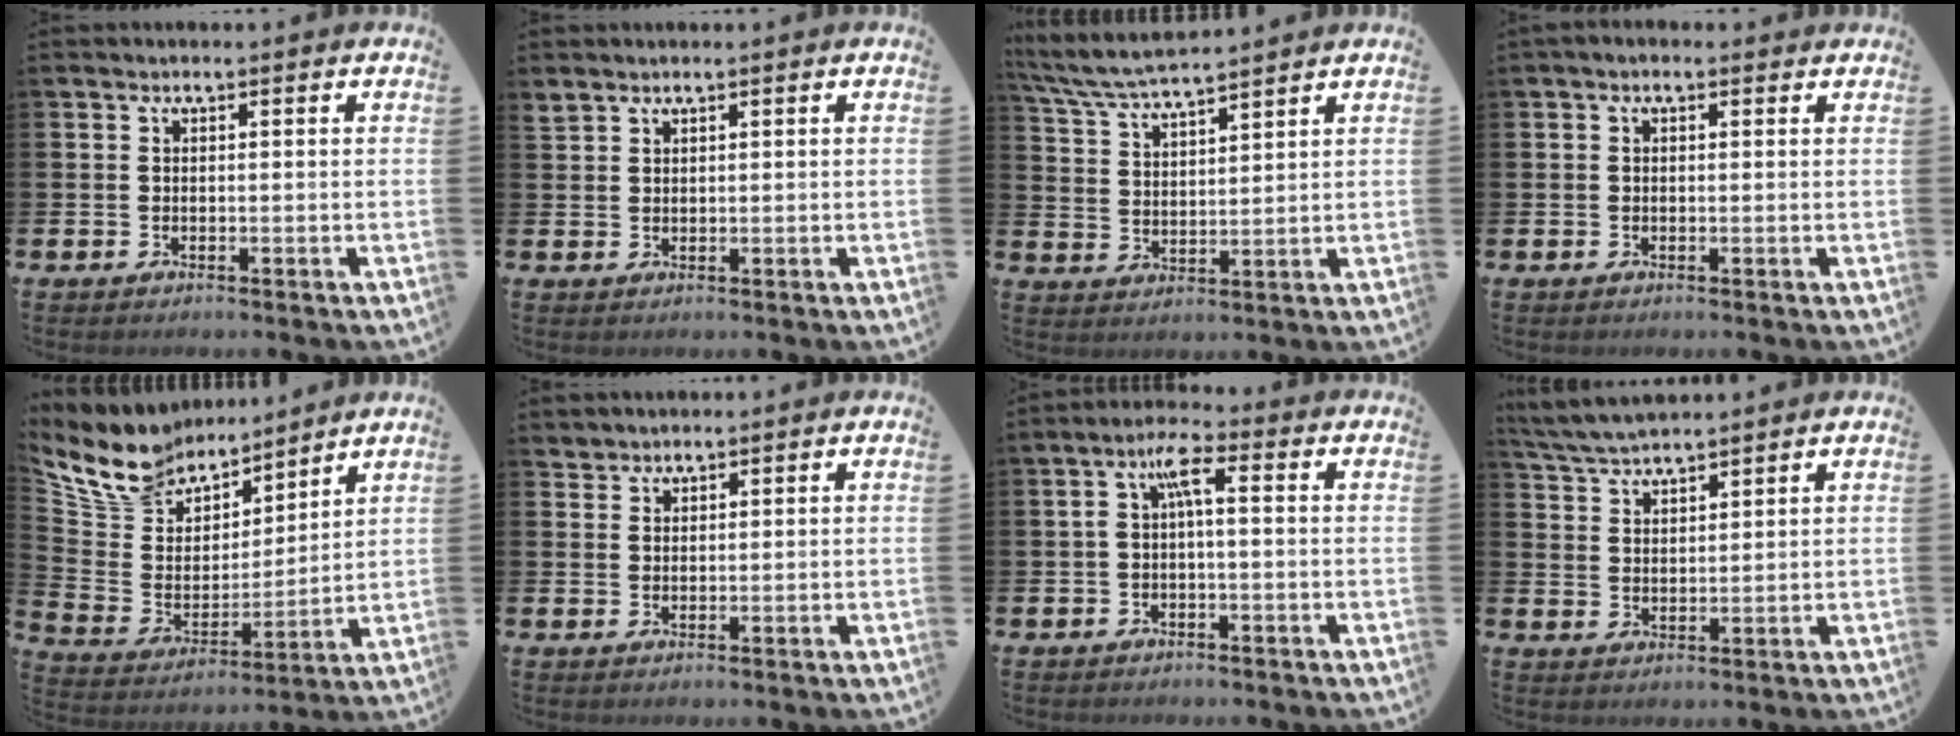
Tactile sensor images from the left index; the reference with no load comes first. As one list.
[{"total": 1.5, "force": [1.4, 0.4, 0.1], "torque": [0.005, -0.002, 0.025]}, {"total": 6.1, "force": [5.8, 0.3, 1.8], "torque": [-0.052, -0.029, 0.103]}, {"total": 0.7, "force": [0.0, 0.5, 0.5], "torque": [0.000, 0.003, -0.003]}, {"total": 10.1, "force": [9.2, 4.0, 0.7], "torque": [-0.073, -0.071, 0.170]}, {"total": 2.1, "force": [2.0, 0.4, -0.5], "torque": [0.012, -0.008, 0.037]}, {"total": 4.8, "force": [0.5, 1.7, 4.5], "torque": [-0.086, 0.014, 0.003]}, {"total": 4.6, "force": [4.6, 0.4, 0.7], "torque": [-0.028, -0.020, 0.082]}]